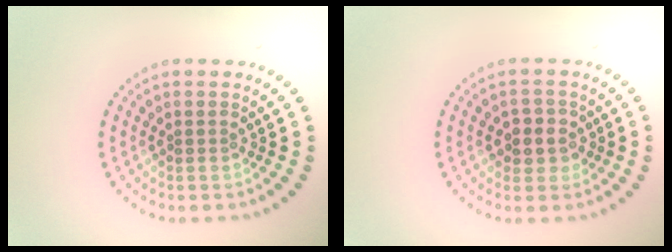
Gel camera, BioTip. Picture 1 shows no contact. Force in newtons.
{"total": 2.6, "press": 2.5, "slide": 0.8}